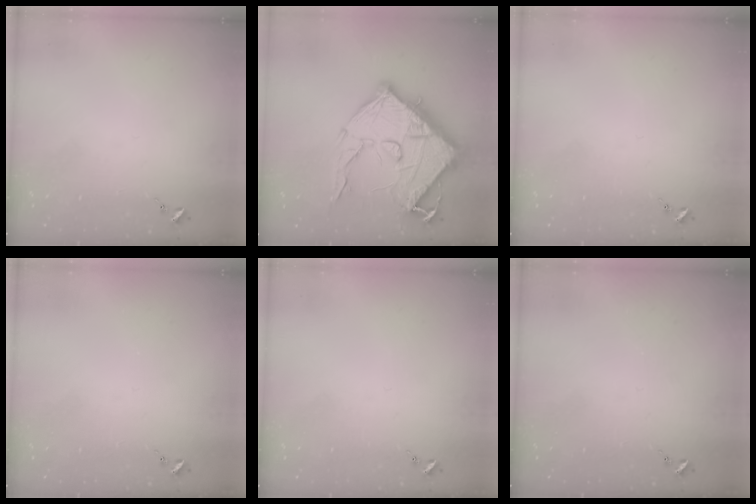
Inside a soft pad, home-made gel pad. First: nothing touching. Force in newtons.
{"total": 22.3, "press": 22.2, "slide": 1.4}
{"total": 0.0}
{"total": 0.0}
{"total": 0.0}
{"total": 0.0}